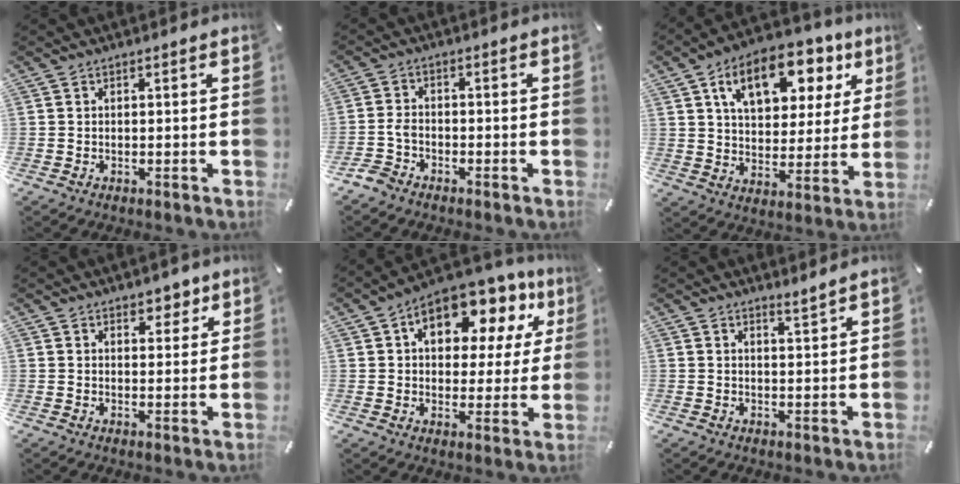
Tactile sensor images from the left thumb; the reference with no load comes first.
{"total": 3.9, "force": [-2.7, 2.4, 1.4], "torque": [-0.044, 0.010, -0.056]}
{"total": 15.8, "force": [8.3, 9.3, 9.8], "torque": [-0.157, -0.024, 0.141]}
{"total": 3.9, "force": [2.8, 2.6, 0.7], "torque": [0.010, -0.014, 0.044]}
{"total": 14.0, "force": [7.1, 8.5, 8.6], "torque": [-0.133, -0.039, 0.121]}
{"total": 2.3, "force": [2.3, -0.2, 0.4], "torque": [-0.011, -0.014, 0.042]}